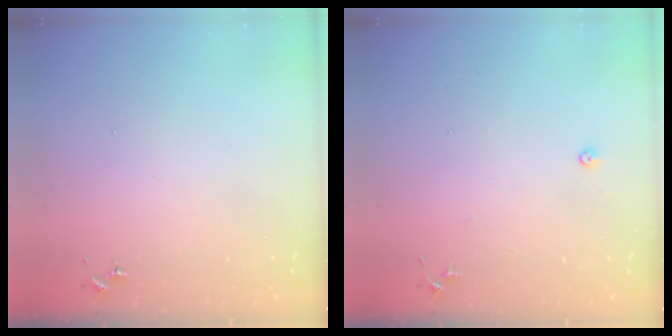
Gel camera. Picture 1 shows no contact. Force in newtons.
{"total": 5.5, "press": 5.5, "slide": 0.5}